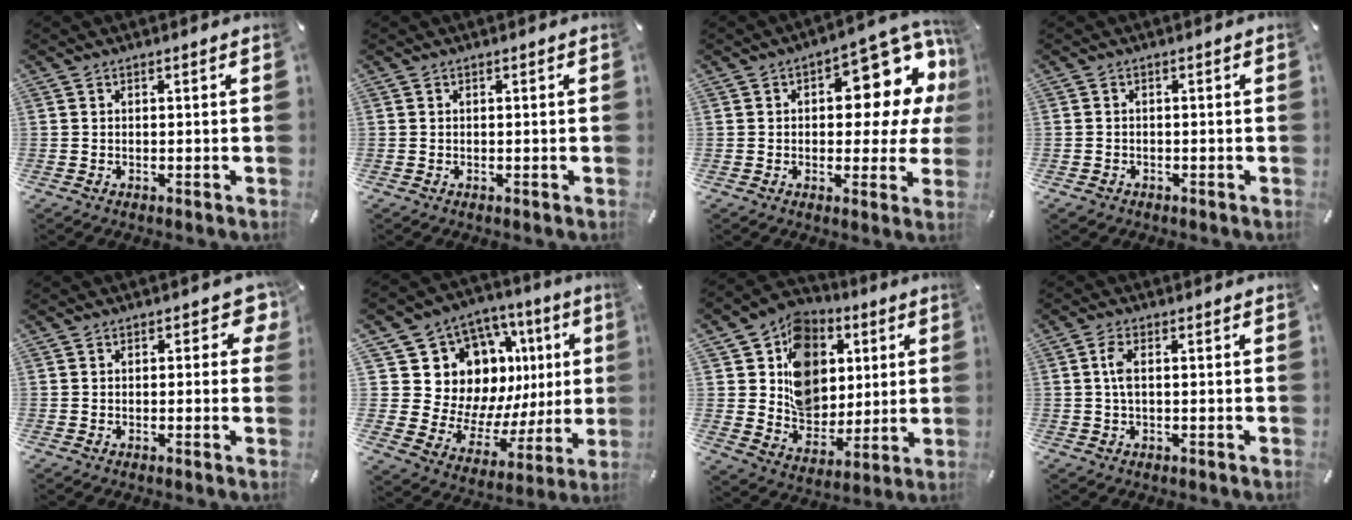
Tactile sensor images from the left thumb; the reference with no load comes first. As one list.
[{"total": 0.0}, {"total": 14.0, "force": [6.1, 6.7, 10.7], "torque": [-0.125, -0.060, 0.097]}, {"total": 1.3, "force": [-0.8, 1.0, 0.2], "torque": [-0.004, 0.006, -0.019]}, {"total": 3.9, "force": [1.2, 2.3, 2.9], "torque": [-0.028, -0.001, 0.013]}, {"total": 17.1, "force": [8.1, 13.1, 7.4], "torque": [-0.113, -0.083, 0.175]}, {"total": 15.4, "force": [3.3, 13.3, 7.0], "torque": [-0.105, -0.012, 0.069]}, {"total": 3.1, "force": [0.1, 1.1, 2.9], "torque": [-0.065, 0.000, -0.001]}]